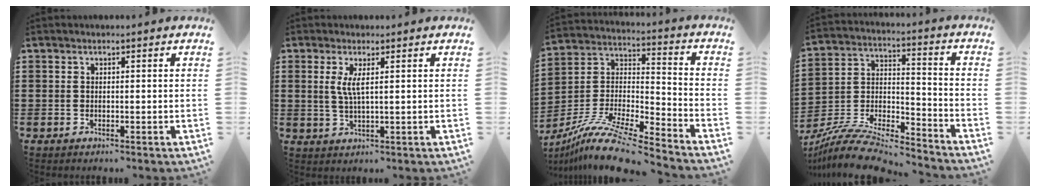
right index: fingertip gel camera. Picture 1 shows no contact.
{"total": 3.3, "force": [0.9, 0.4, 3.1], "torque": [-0.065, -0.002, 0.015]}
{"total": 12.2, "force": [-10.3, 1.4, 6.4], "torque": [-0.139, 0.013, -0.205]}
{"total": 10.0, "force": [-9.2, 1.8, 3.4], "torque": [-0.069, 0.011, -0.183]}